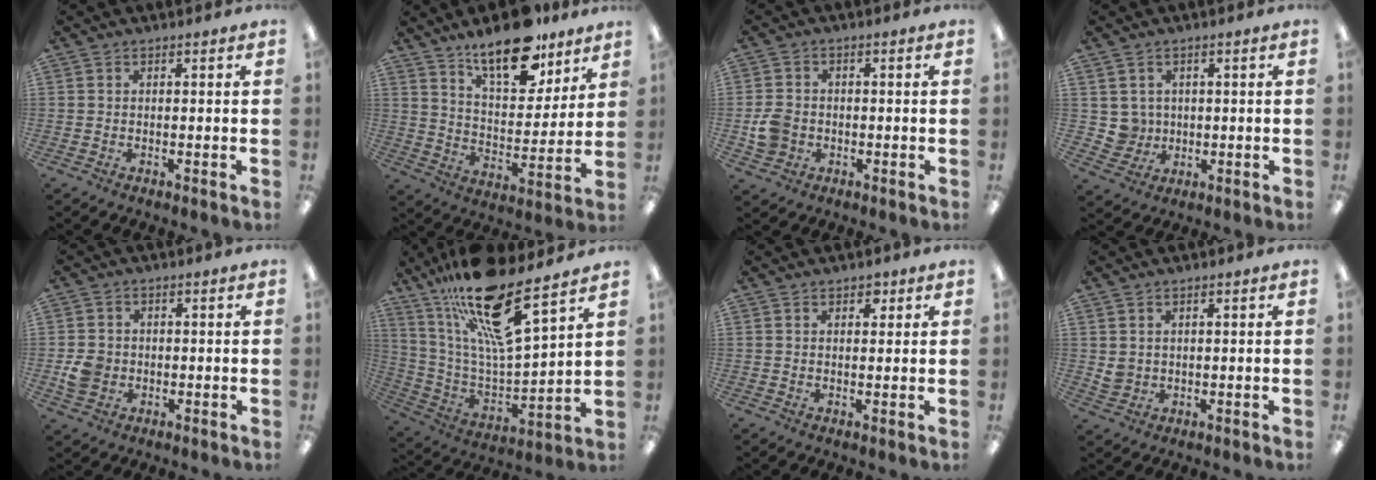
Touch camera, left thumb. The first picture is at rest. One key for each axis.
{"total": 16.1, "fx": 12.2, "fy": 6.4, "fz": 8.3, "tx": -0.126, "ty": -0.073, "tz": 0.211}
{"total": 5.5, "fx": -1.1, "fy": 4.8, "fz": 2.5, "tx": -0.047, "ty": 0.005, "tz": -0.019}
{"total": 4.4, "fx": 1.7, "fy": 4.0, "fz": -0.1, "tx": -0.009, "ty": -0.001, "tz": 0.034}
{"total": 4.9, "fx": -0.7, "fy": 4.3, "fz": 2.2, "tx": -0.029, "ty": 0.000, "tz": -0.013}
{"total": 22.4, "fx": 16.2, "fy": 5.4, "fz": 14.5, "tx": -0.267, "ty": -0.108, "tz": 0.274}
{"total": 2.2, "fx": 1.6, "fy": 1.3, "fz": 0.9, "tx": -0.003, "ty": -0.004, "tz": 0.025}
{"total": 2.8, "fx": 1.4, "fy": 2.2, "fz": 0.9, "tx": -0.012, "ty": -0.003, "tz": 0.027}